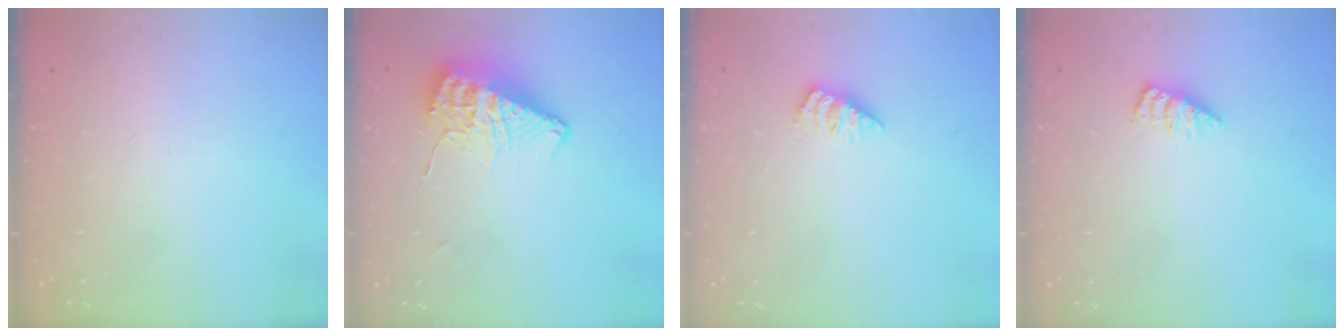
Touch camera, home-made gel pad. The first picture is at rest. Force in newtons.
{"total": 12.5, "press": 12.4, "slide": 1.0}
{"total": 1.7, "press": 1.7, "slide": 0.2}
{"total": 1.9, "press": 1.9, "slide": 0.3}